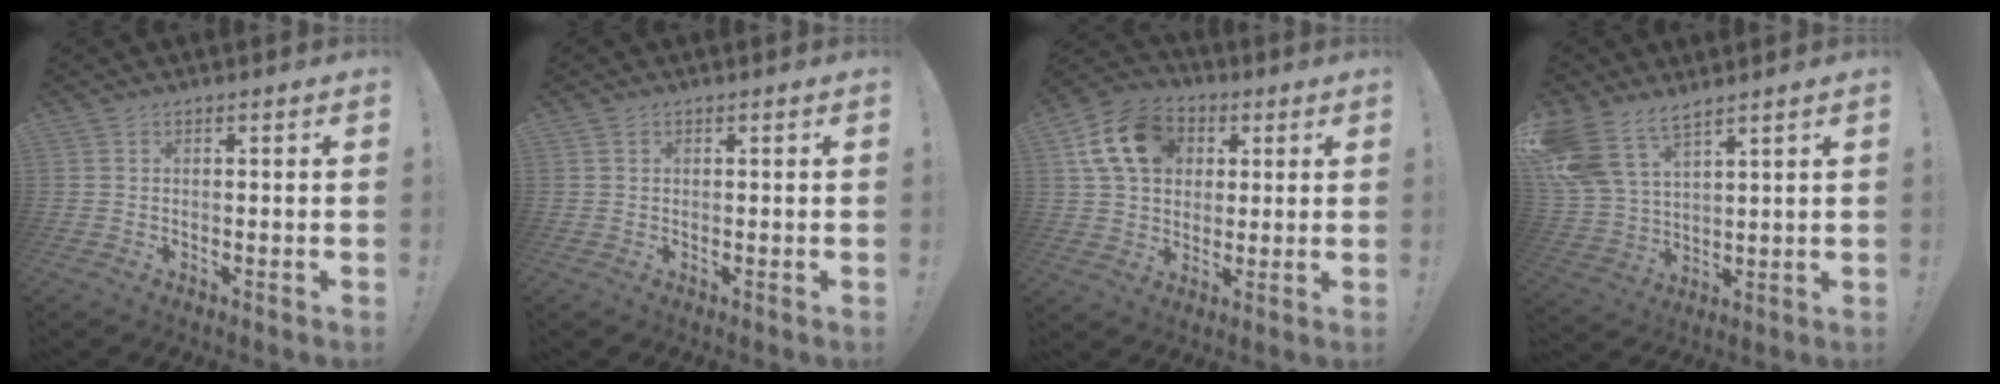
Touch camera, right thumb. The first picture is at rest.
{"total": 0.5, "force": [0.3, 0.4, 0.0], "torque": [0.007, -0.003, 0.004]}
{"total": 15.8, "force": [5.0, 12.3, 8.6], "torque": [-0.134, -0.004, 0.100]}
{"total": 12.3, "force": [8.8, 6.0, 6.2], "torque": [-0.142, -0.051, 0.171]}